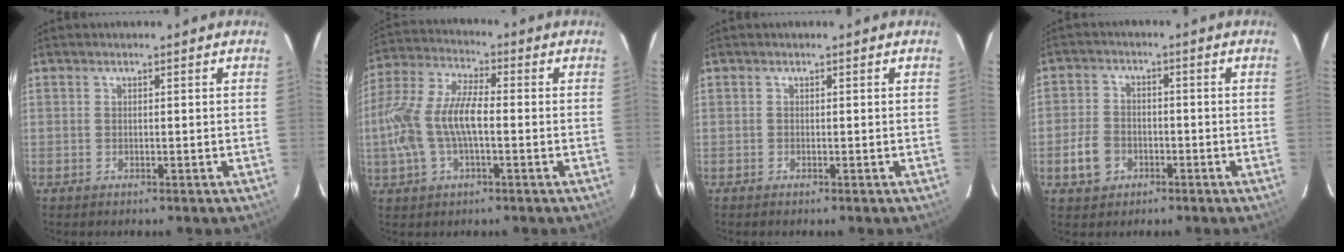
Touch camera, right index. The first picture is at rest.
{"total": 13.5, "force": [-1.9, 5.7, 12.1], "torque": [-0.259, 0.010, -0.037]}
{"total": 0.0}
{"total": 6.3, "force": [-2.6, 5.0, 2.7], "torque": [-0.071, 0.015, -0.040]}